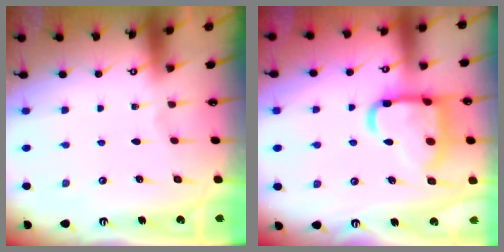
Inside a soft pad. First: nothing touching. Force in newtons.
{"total": 18.5, "press": 18.5, "slide": 1.7}